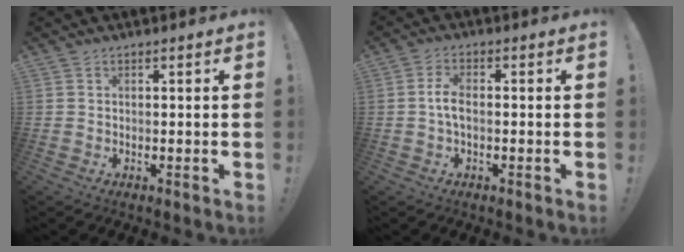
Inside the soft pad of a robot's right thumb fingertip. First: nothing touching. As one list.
[{"total": 4.6, "force": [-0.6, 2.0, 4.1], "torque": [-0.093, 0.008, -0.011]}]